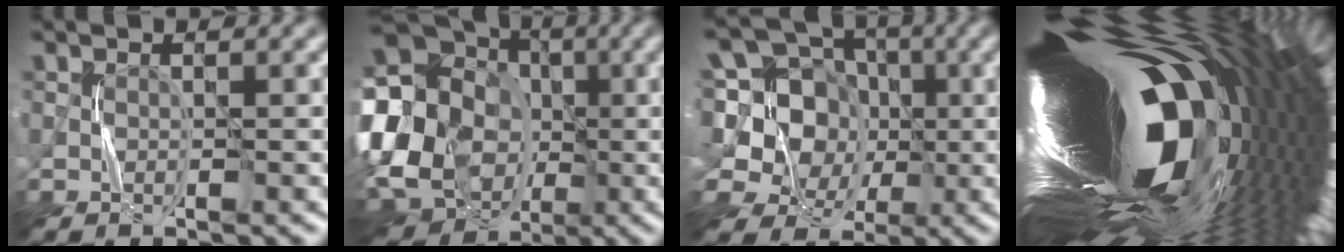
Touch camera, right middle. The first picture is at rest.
{"total": 20.4, "force": [-3.9, 17.3, 10.2], "torque": [-0.175, 0.031, -0.111]}
{"total": 11.5, "force": [1.6, 10.0, 5.4], "torque": [-0.142, 0.039, 0.006]}
{"total": 20.6, "force": [0.4, 6.4, 19.6], "torque": [-0.323, -0.033, 0.012]}